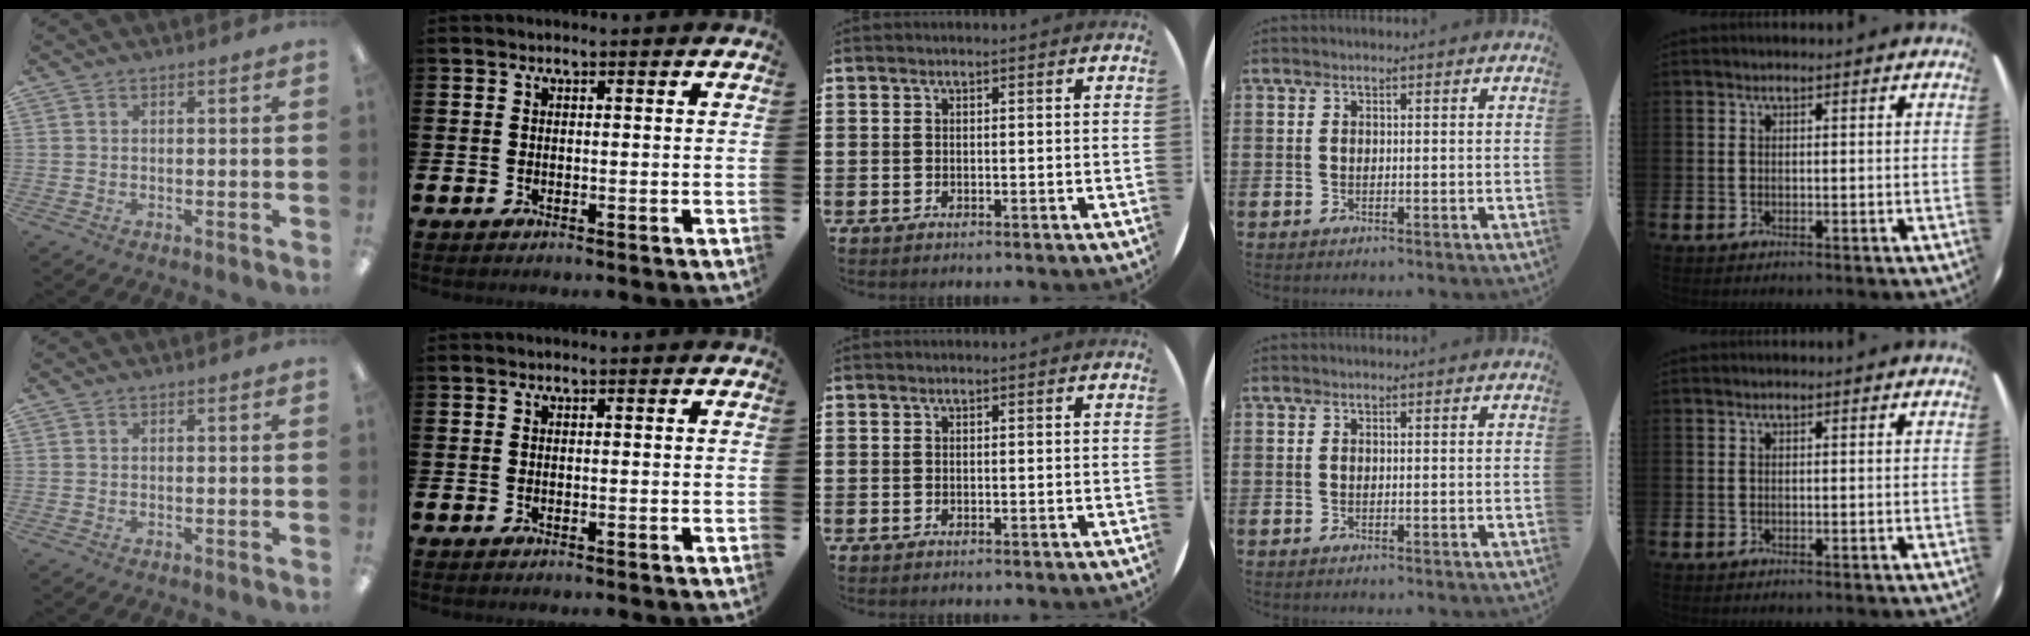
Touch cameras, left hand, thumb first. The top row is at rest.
{}